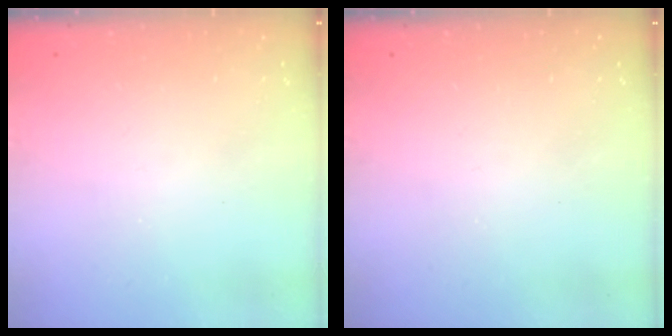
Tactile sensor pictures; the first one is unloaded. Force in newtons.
{"total": 0.0}